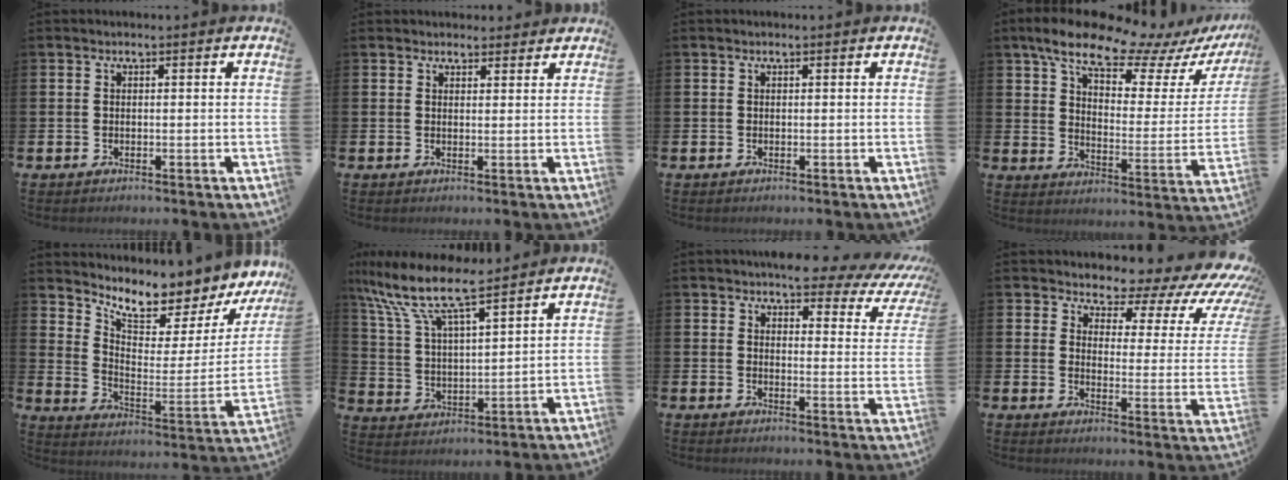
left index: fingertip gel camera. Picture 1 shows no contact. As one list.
[{"total": 2.3, "force": [2.1, 0.7, -0.1], "torque": [0.017, -0.013, 0.036]}, {"total": 0.0}, {"total": 12.6, "force": [10.8, 3.9, 5.2], "torque": [-0.113, -0.073, 0.181]}, {"total": 7.6, "force": [7.2, 1.4, 1.8], "torque": [-0.062, -0.066, 0.118]}, {"total": 10.0, "force": [8.7, 1.7, 4.5], "torque": [-0.127, -0.048, 0.152]}, {"total": 5.4, "force": [4.5, 2.1, 1.9], "torque": [-0.037, -0.030, 0.075]}, {"total": 4.6, "force": [3.9, 2.1, 1.4], "torque": [-0.021, -0.051, 0.051]}]